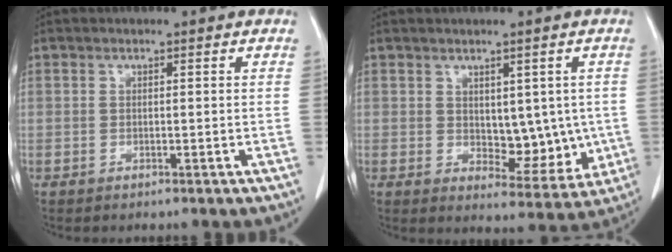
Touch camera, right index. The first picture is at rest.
{"total": 7.6, "force": [0.3, 4.4, 6.2], "torque": [-0.063, -0.006, 0.020]}